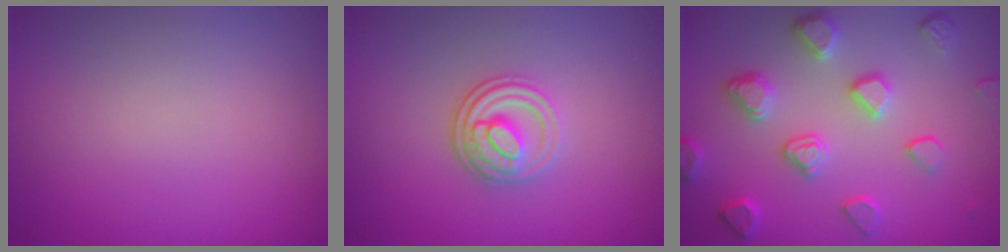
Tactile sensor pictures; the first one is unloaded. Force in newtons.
{"total": 3.3, "press": 2.7, "slide": 2.0}
{"total": 4.6, "press": 4.2, "slide": 2.0}